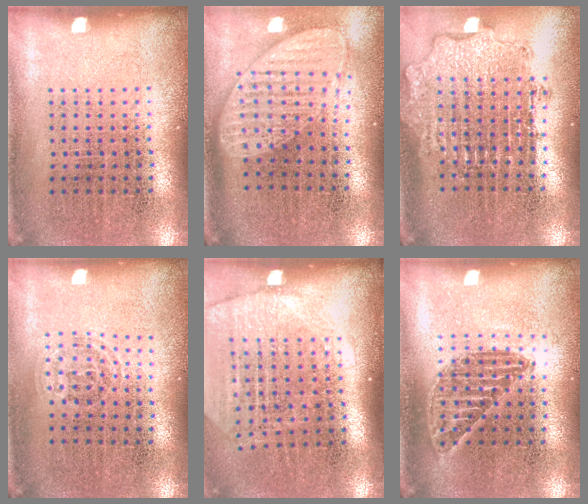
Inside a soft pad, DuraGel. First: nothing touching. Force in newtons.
{"total": 2.0, "press": 1.5, "slide": 1.2}
{"total": 1.9, "press": 1.5, "slide": 1.2}
{"total": 0.9, "press": 0.5, "slide": 0.7}
{"total": 1.9, "press": 1.6, "slide": 1.0}
{"total": 1.2, "press": 1.1, "slide": 0.4}